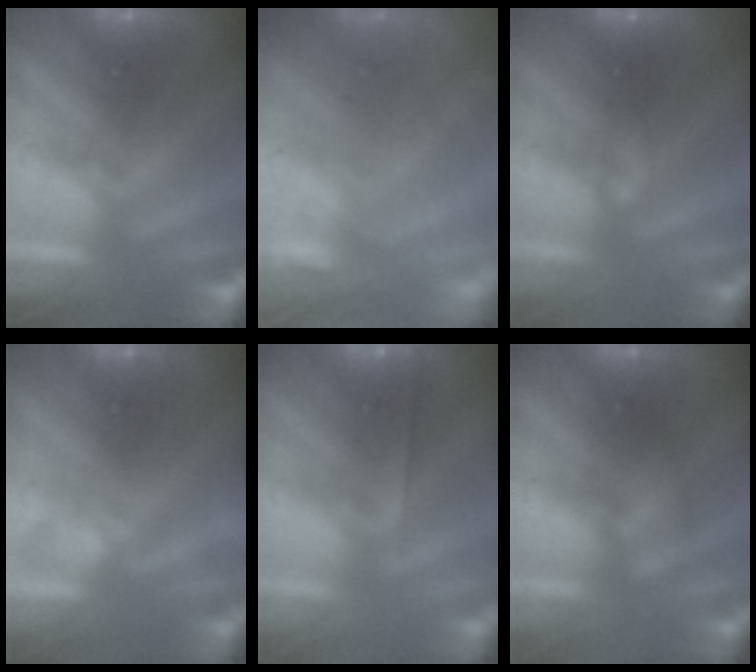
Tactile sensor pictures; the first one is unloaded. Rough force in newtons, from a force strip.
{"total": 7.0}
{"total": 2.3}
{"total": 4.7}
{"total": 1.9}
{"total": 2.6}